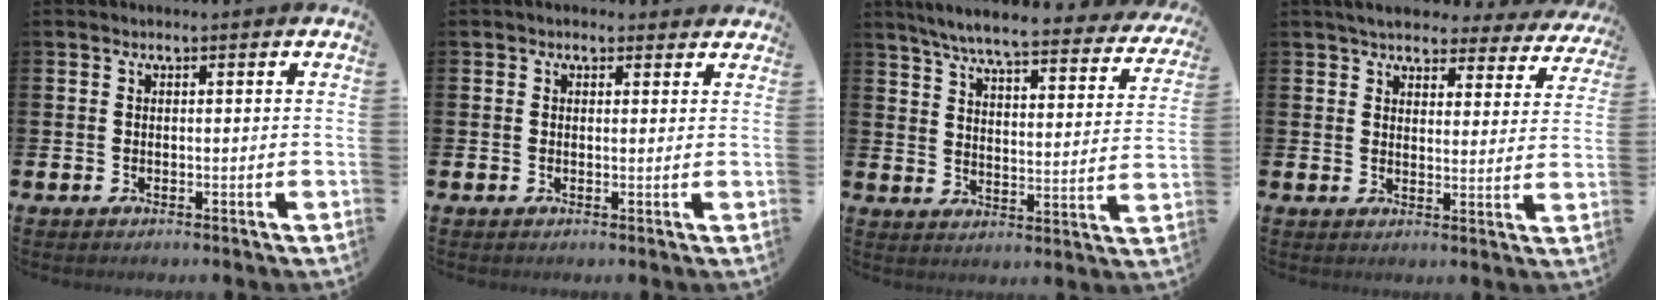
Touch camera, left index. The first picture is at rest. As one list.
[{"total": 1.1, "force": [0.9, 0.7, 0.2], "torque": [0.006, 0.005, 0.014]}, {"total": 6.5, "force": [5.9, 0.3, 2.6], "torque": [-0.071, -0.046, 0.094]}, {"total": 4.8, "force": [4.6, 1.3, 0.9], "torque": [-0.033, -0.024, 0.078]}]